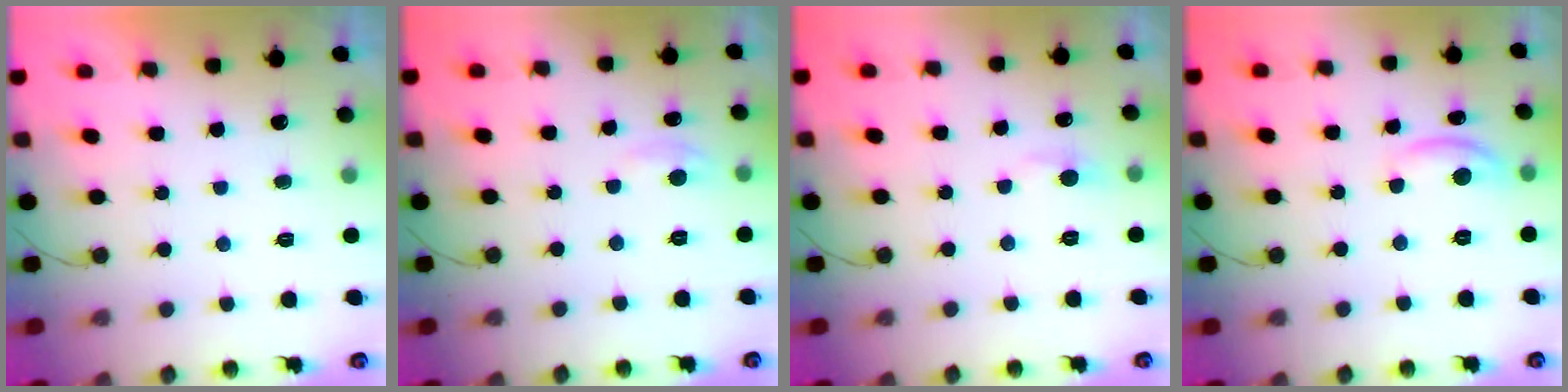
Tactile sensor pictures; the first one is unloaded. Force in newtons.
{"total": 2.3, "press": 2.3, "slide": 0.3}
{"total": 3.9, "press": 3.9, "slide": 0.5}
{"total": 5.2, "press": 5.1, "slide": 0.3}